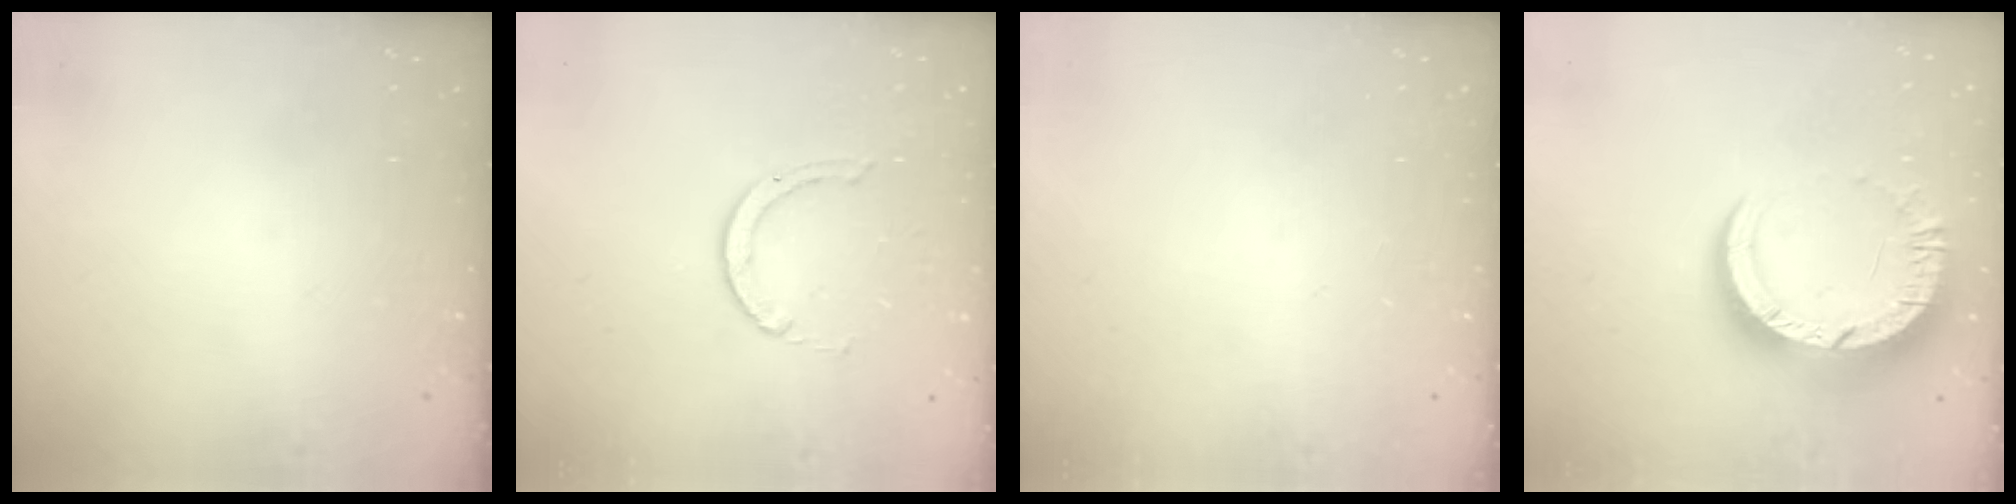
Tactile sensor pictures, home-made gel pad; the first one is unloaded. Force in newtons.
{"total": 1.5, "press": 1.5, "slide": 0.2}
{"total": 0.0}
{"total": 13.7, "press": 13.6, "slide": 1.2}